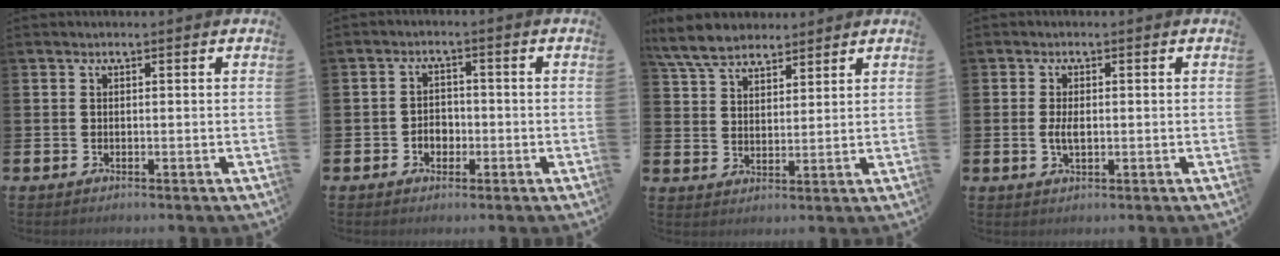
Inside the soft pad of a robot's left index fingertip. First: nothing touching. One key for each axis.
{"total": 2.6, "fx": -1.3, "fy": 2.0, "fz": 1.1, "tx": -0.015, "ty": 0.001, "tz": -0.029}
{"total": 6.3, "fx": 5.7, "fy": 2.1, "fz": 1.6, "tx": -0.060, "ty": -0.013, "tz": 0.107}
{"total": 2.2, "fx": -0.4, "fy": 1.0, "fz": 2.0, "tx": -0.029, "ty": -0.001, "tz": -0.010}